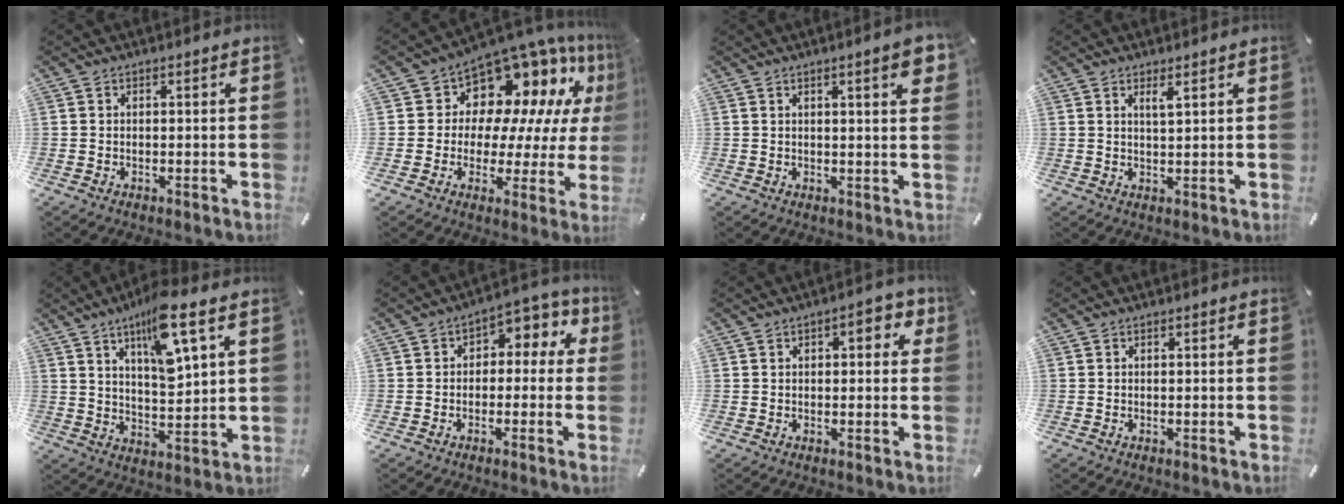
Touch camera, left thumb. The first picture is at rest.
{"total": 12.7, "force": [8.9, 8.2, 3.9], "torque": [-0.060, -0.093, 0.154]}
{"total": 5.1, "force": [2.2, 1.0, 4.5], "torque": [-0.063, -0.007, 0.033]}
{"total": 2.3, "force": [1.7, 0.2, 1.5], "torque": [-0.023, -0.004, 0.028]}
{"total": 12.9, "force": [7.7, 3.6, 9.7], "torque": [-0.154, -0.038, 0.128]}
{"total": 5.9, "force": [-0.1, 4.6, 3.7], "torque": [-0.049, 0.008, -0.009]}
{"total": 5.1, "force": [1.5, 2.9, 3.9], "torque": [-0.047, 0.001, 0.016]}
{"total": 0.0}